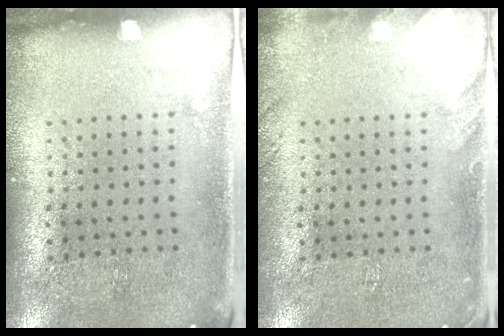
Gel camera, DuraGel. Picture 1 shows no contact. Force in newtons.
{"total": 1.4, "press": 1.4, "slide": 0.1}